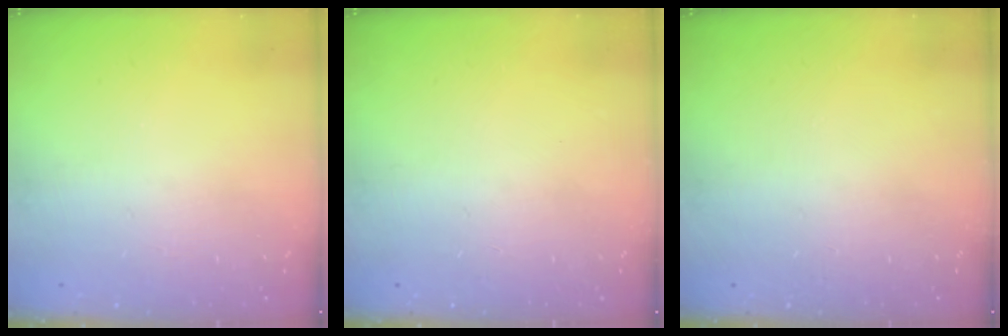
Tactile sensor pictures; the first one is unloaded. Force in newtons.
{"total": 0.0}
{"total": 0.0}